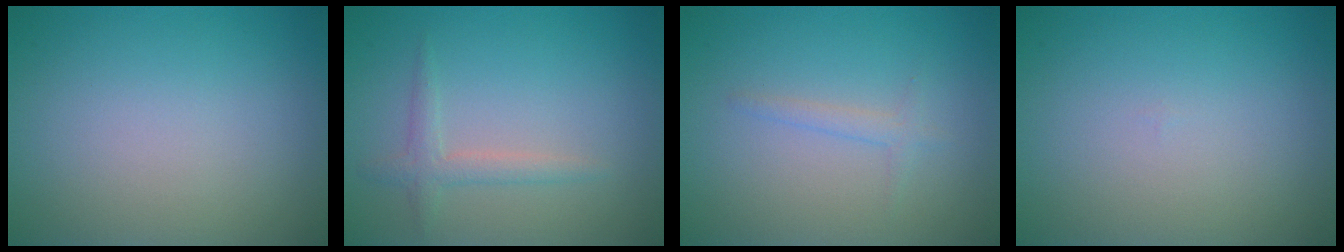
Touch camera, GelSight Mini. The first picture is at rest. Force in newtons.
{"total": 1.7, "press": 1.7, "slide": 0.1}
{"total": 1.1, "press": 1.1, "slide": 0.1}
{"total": 0.0}